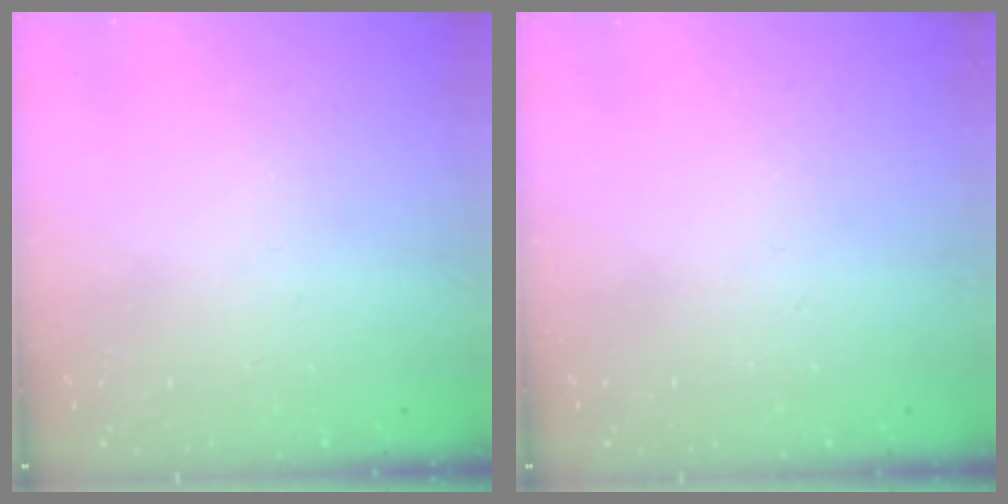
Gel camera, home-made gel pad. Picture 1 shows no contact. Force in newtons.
{"total": 0.0}